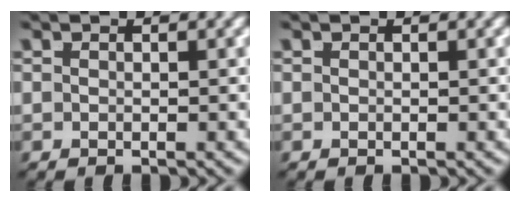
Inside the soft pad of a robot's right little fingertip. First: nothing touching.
{"total": 0.0}